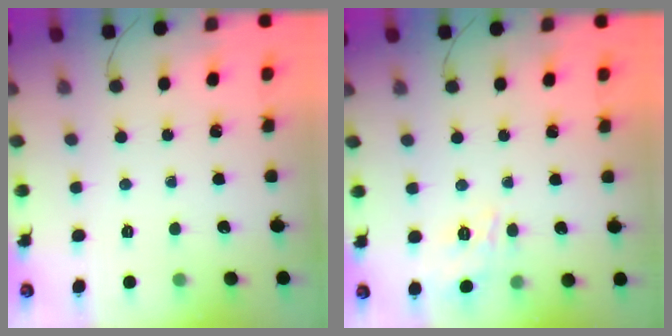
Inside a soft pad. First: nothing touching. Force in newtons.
{"total": 7.2, "press": 7.2, "slide": 1.1}